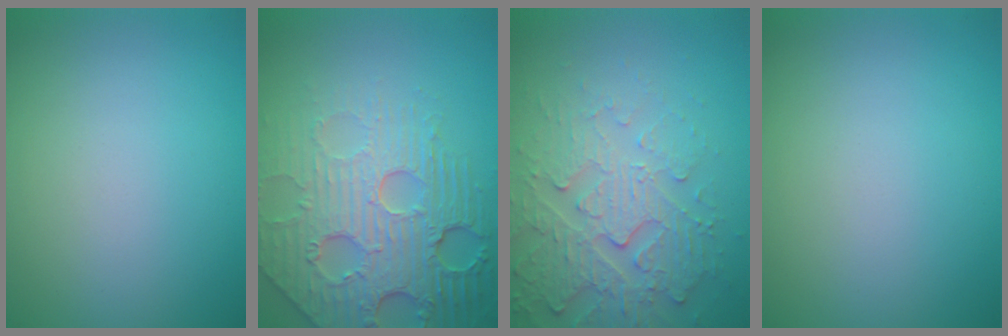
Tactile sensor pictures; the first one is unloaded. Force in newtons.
{"total": 8.0, "press": 6.1, "slide": 5.2}
{"total": 4.4, "press": 4.4, "slide": 0.5}
{"total": 0.0}